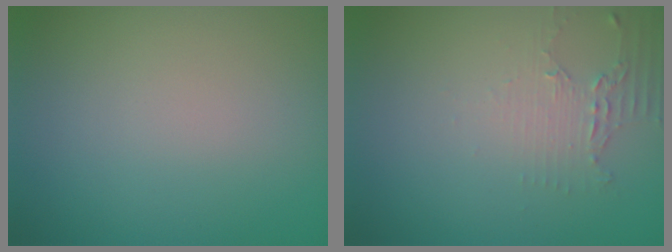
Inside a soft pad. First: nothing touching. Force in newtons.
{"total": 2.0, "press": 1.5, "slide": 1.3}